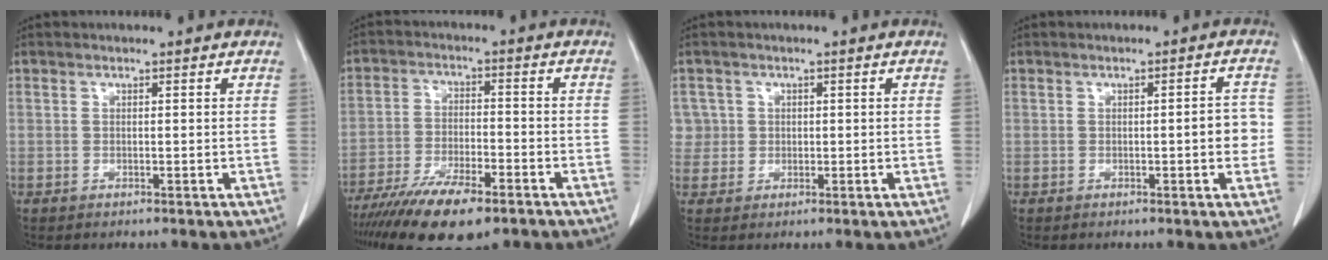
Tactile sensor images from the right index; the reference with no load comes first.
{"total": 13.4, "force": [-9.5, 3.5, 8.8], "torque": [-0.158, -0.027, -0.162]}
{"total": 3.0, "force": [0.7, 2.9, -0.3], "torque": [0.027, 0.007, 0.008]}
{"total": 3.2, "force": [-0.5, 0.7, 3.1], "torque": [-0.033, 0.004, -0.008]}